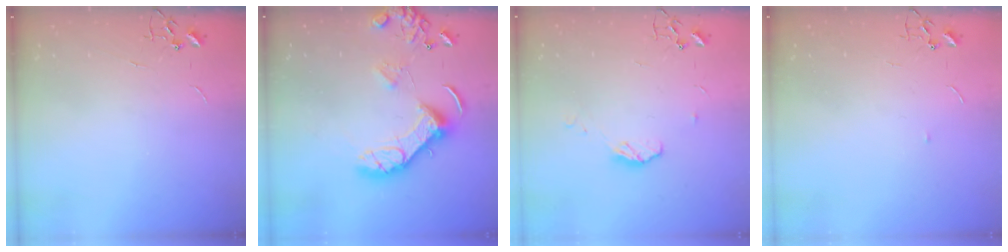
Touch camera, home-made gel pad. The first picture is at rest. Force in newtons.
{"total": 13.8, "press": 13.7, "slide": 1.3}
{"total": 6.5, "press": 6.4, "slide": 0.4}
{"total": 3.4, "press": 3.3, "slide": 0.5}